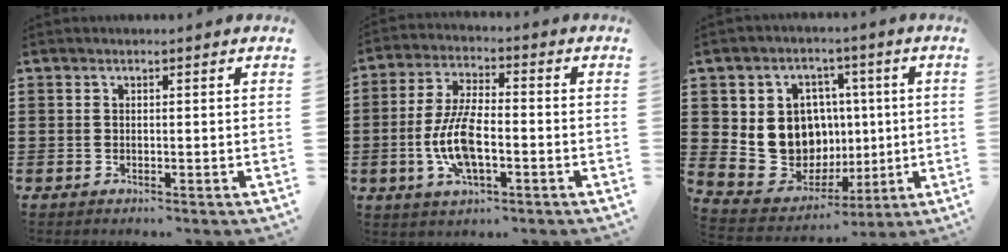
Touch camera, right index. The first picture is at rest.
{"total": 9.4, "force": [-2.3, 3.6, 8.3], "torque": [-0.187, -0.009, -0.046]}
{"total": 11.2, "force": [0.8, 10.2, 4.4], "torque": [-0.111, -0.001, 0.028]}